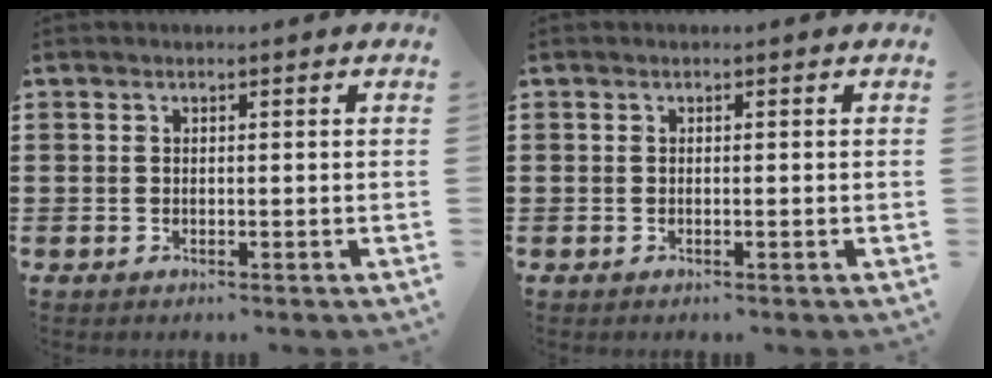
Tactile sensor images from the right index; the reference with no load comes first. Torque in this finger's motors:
{"motor_torque": [-0.64, 0.74, 0.02, -0.01]}